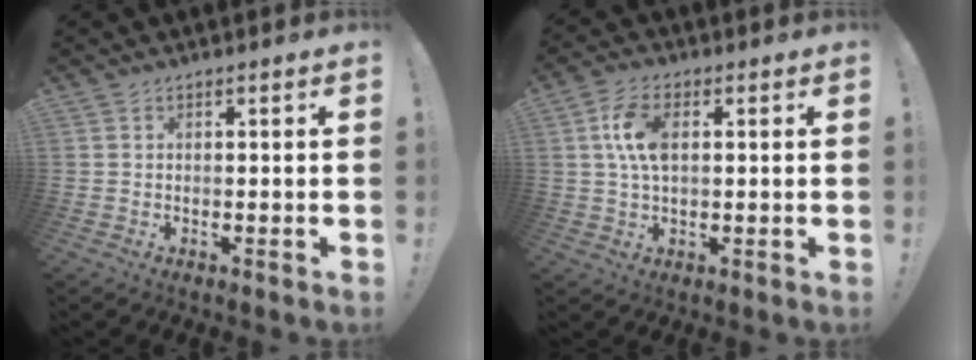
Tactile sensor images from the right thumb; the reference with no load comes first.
{"total": 8.6, "force": [1.7, 4.9, 6.9], "torque": [-0.140, 0.007, 0.033]}